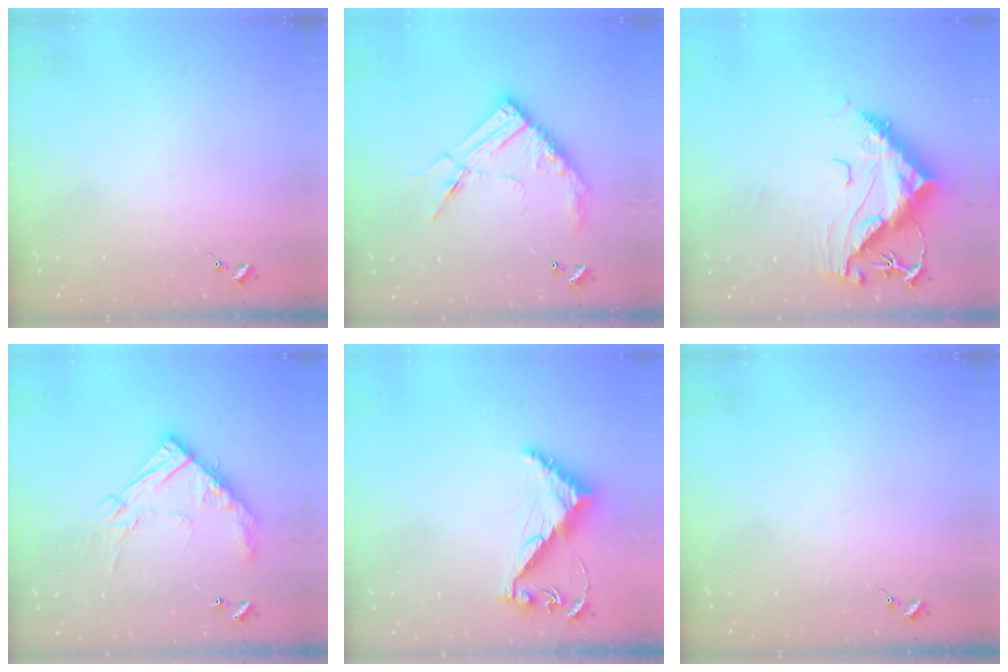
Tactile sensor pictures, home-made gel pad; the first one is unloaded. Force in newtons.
{"total": 15.8, "press": 15.7, "slide": 1.4}
{"total": 14.6, "press": 14.5, "slide": 1.5}
{"total": 16.5, "press": 16.5, "slide": 1.5}
{"total": 7.3, "press": 7.3, "slide": 0.6}
{"total": 0.0}